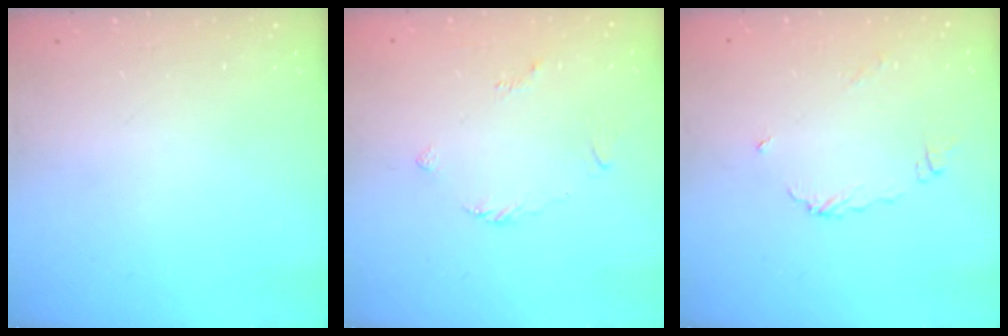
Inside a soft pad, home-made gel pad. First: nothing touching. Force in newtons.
{"total": 3.0, "press": 3.0, "slide": 0.6}
{"total": 6.5, "press": 6.5, "slide": 0.7}